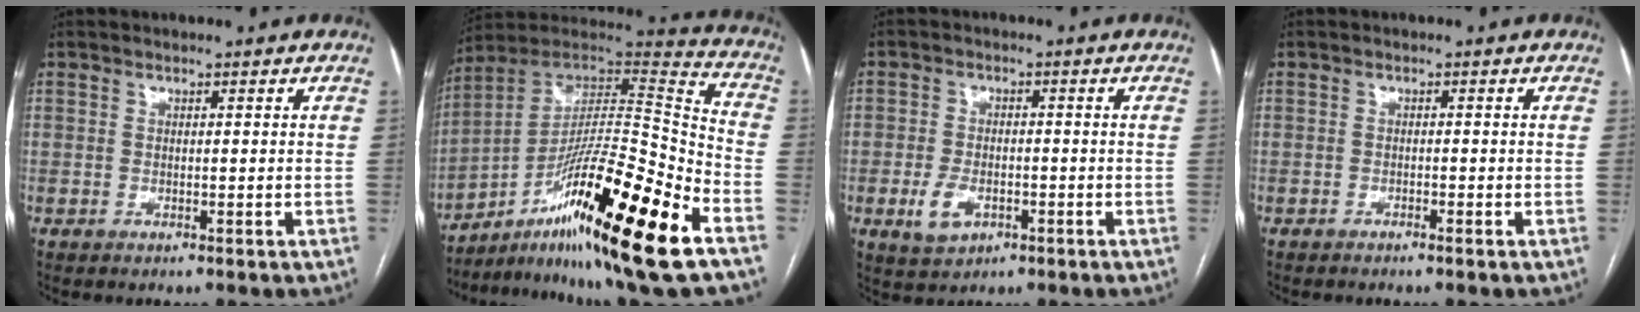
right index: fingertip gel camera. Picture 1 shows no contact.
{"total": 25.5, "force": [-13.3, 1.1, 21.7], "torque": [-0.336, -0.012, -0.225]}
{"total": 5.0, "force": [-1.9, 3.4, 3.2], "torque": [-0.066, 0.000, -0.025]}
{"total": 0.8, "force": [-0.6, 0.0, 0.5], "torque": [-0.012, 0.000, -0.011]}